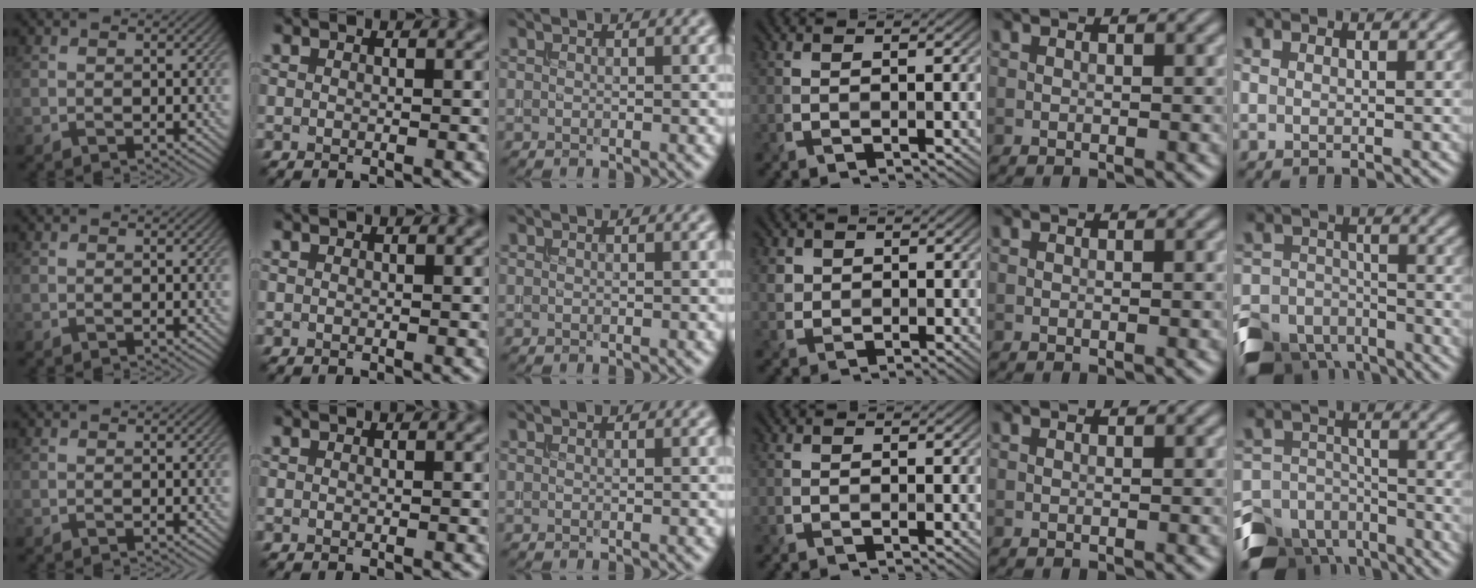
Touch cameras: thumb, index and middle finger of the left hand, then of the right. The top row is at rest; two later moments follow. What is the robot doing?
{"motion": "extract", "object": "bucket"}